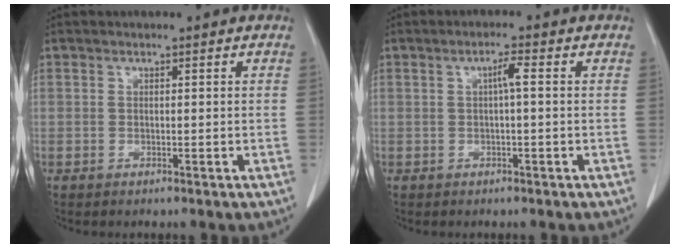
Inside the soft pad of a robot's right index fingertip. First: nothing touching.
{"total": 2.2, "force": [0.3, 0.2, 2.2], "torque": [-0.038, 0.006, 0.004]}